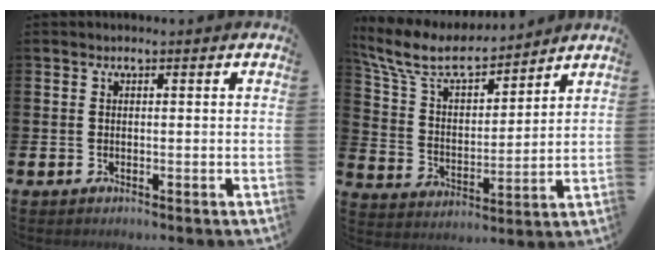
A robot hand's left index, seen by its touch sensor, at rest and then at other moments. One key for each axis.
{"total": 8.4, "fx": 7.5, "fy": 2.5, "fz": 2.9, "tx": -0.094, "ty": -0.047, "tz": 0.133}